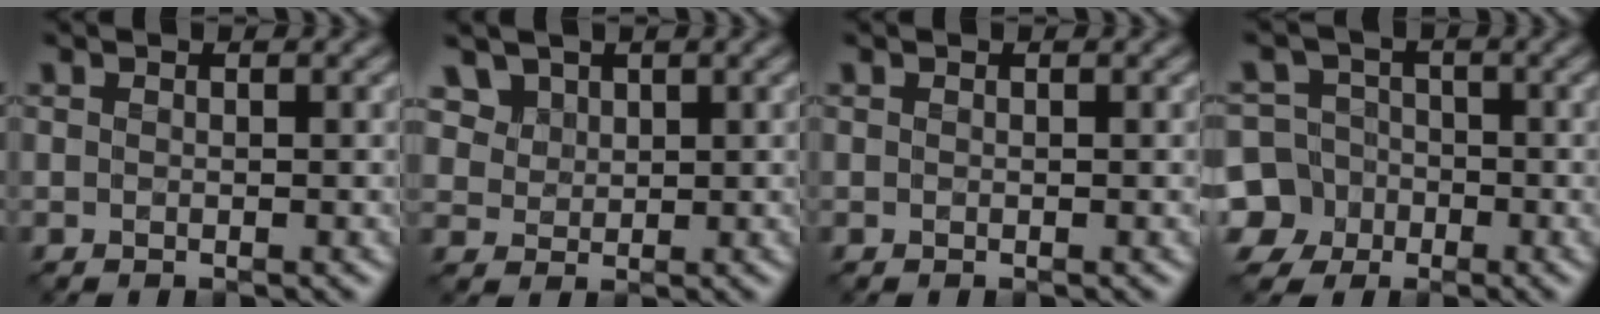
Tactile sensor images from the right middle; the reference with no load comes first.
{"total": 4.0, "force": [2.7, 2.7, 1.3], "torque": [-0.049, -0.006, 0.067]}
{"total": 0.0}
{"total": 9.4, "force": [-3.8, 8.4, 1.8], "torque": [-0.051, -0.014, -0.099]}